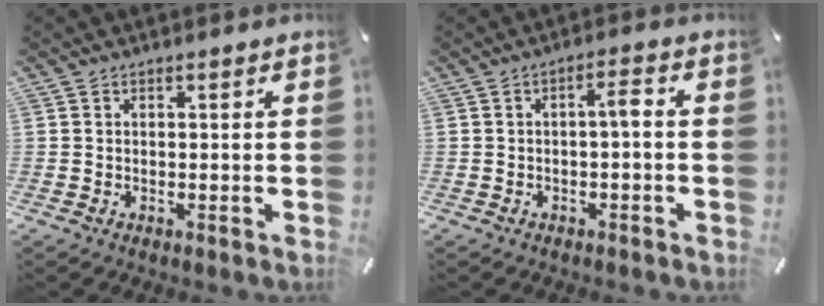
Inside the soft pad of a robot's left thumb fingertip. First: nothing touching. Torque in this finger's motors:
{"motor_torque": [0.35, 1.04, 0.38, 0.14, 0.00]}